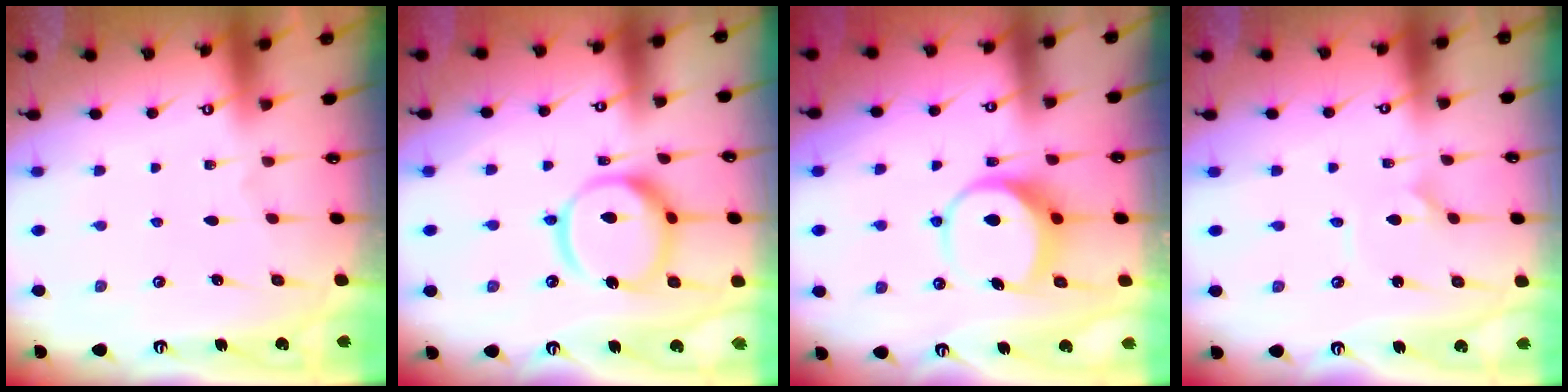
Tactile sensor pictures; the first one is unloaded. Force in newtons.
{"total": 16.6, "press": 16.5, "slide": 1.7}
{"total": 8.7, "press": 8.6, "slide": 0.9}
{"total": 0.7, "press": 0.7, "slide": 0.0}